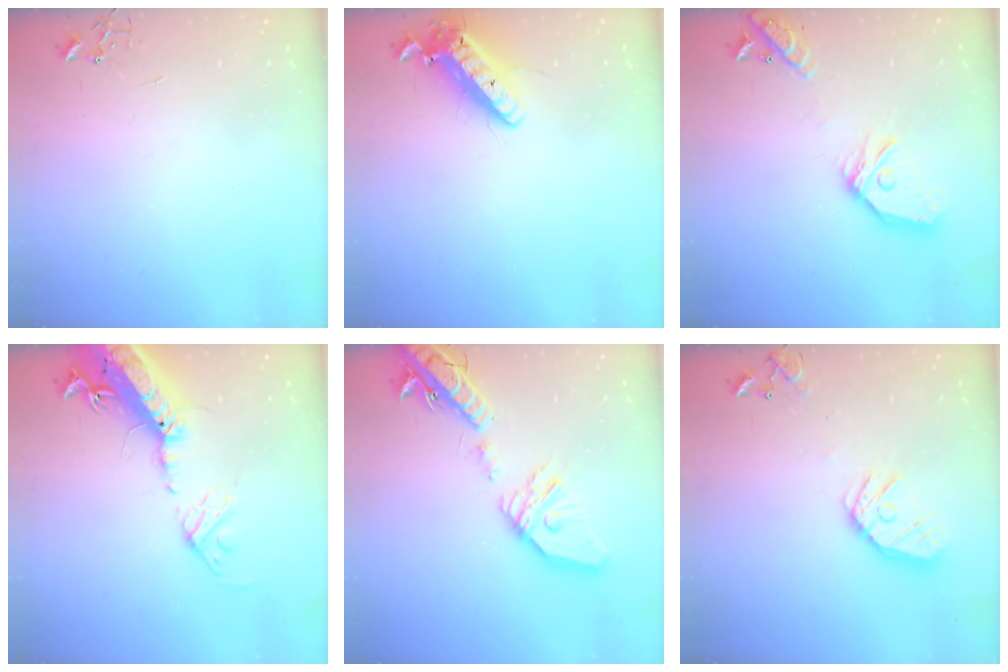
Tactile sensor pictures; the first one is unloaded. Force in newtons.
{"total": 14.7, "press": 14.4, "slide": 2.9}
{"total": 18.6, "press": 18.4, "slide": 2.5}
{"total": 23.3, "press": 22.7, "slide": 5.2}
{"total": 23.6, "press": 23.3, "slide": 3.8}
{"total": 14.4, "press": 14.3, "slide": 1.9}